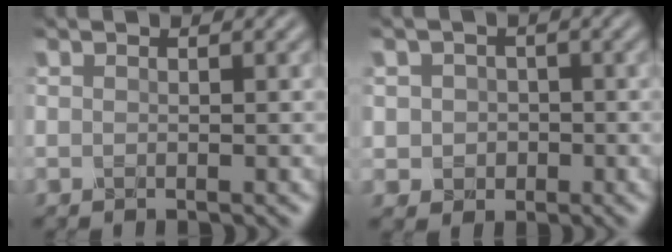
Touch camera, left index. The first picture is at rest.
{"total": 2.4, "force": [0.0, 2.4, 0.6], "torque": [0.007, 0.006, -0.013]}